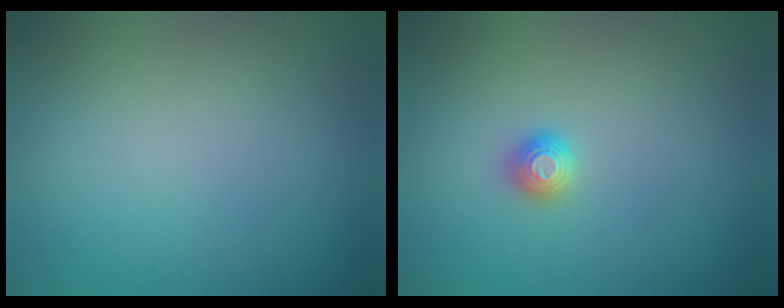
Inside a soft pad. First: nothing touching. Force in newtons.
{"total": 1.1, "press": 1.1, "slide": 0.1}